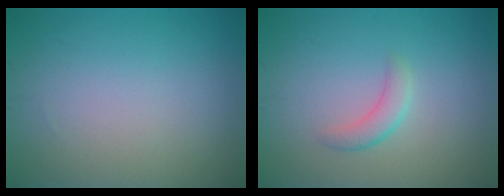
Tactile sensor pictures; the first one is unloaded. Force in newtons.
{"total": 1.8, "press": 1.8, "slide": 0.1}